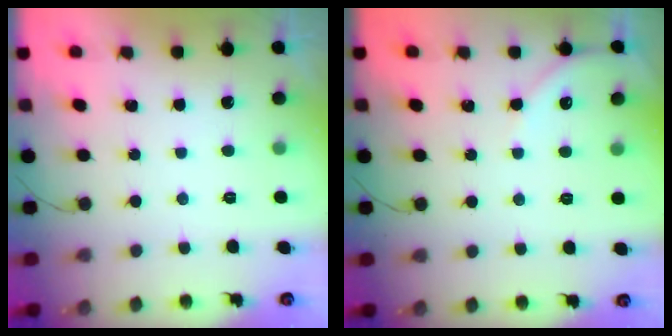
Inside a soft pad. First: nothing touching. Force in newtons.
{"total": 3.2, "press": 3.1, "slide": 0.5}